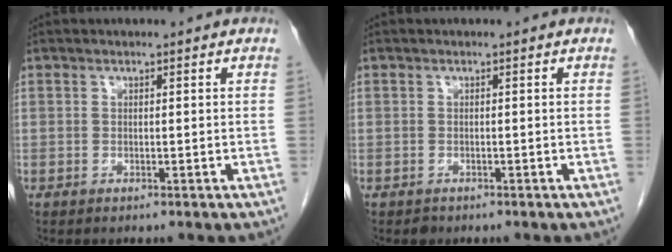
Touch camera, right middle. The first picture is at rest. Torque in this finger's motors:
{"motor_torque": [-0.04, 0.06, 0.00, 0.00]}